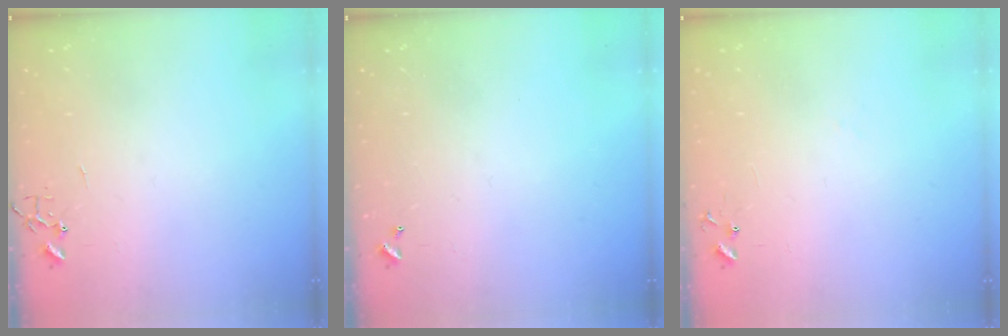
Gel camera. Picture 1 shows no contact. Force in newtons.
{"total": 0.0}
{"total": 6.8, "press": 6.8, "slide": 0.6}